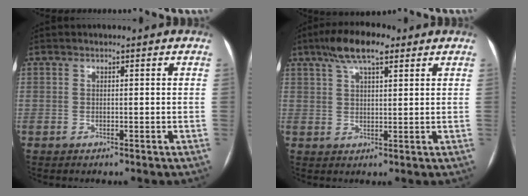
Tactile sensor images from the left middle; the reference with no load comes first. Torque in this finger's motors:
{"motor_torque": [0.84, -0.68, 0.19, 0.03]}